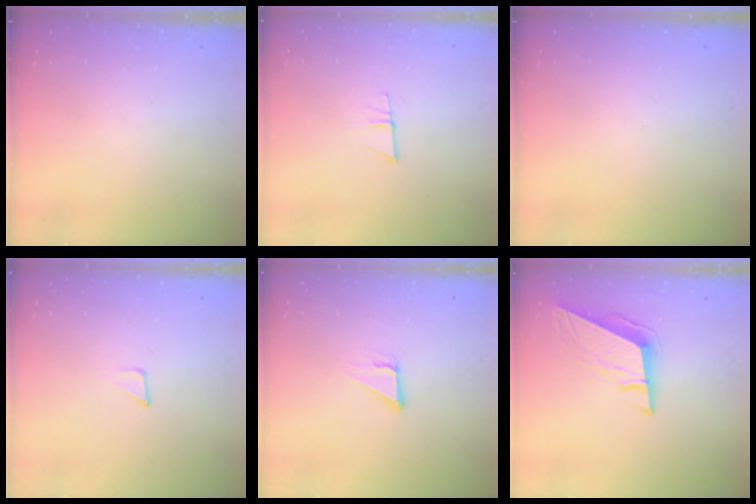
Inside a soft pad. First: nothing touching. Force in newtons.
{"total": 7.0, "press": 7.0, "slide": 0.5}
{"total": 0.0}
{"total": 1.6, "press": 1.6, "slide": 0.1}
{"total": 3.4, "press": 3.4, "slide": 0.3}
{"total": 9.6, "press": 9.4, "slide": 1.8}